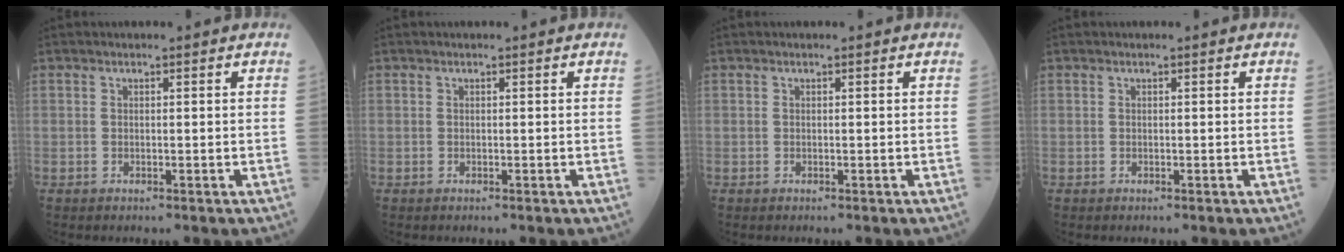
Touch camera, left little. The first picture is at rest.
{"total": 0.0}
{"total": 0.0}
{"total": 0.0}